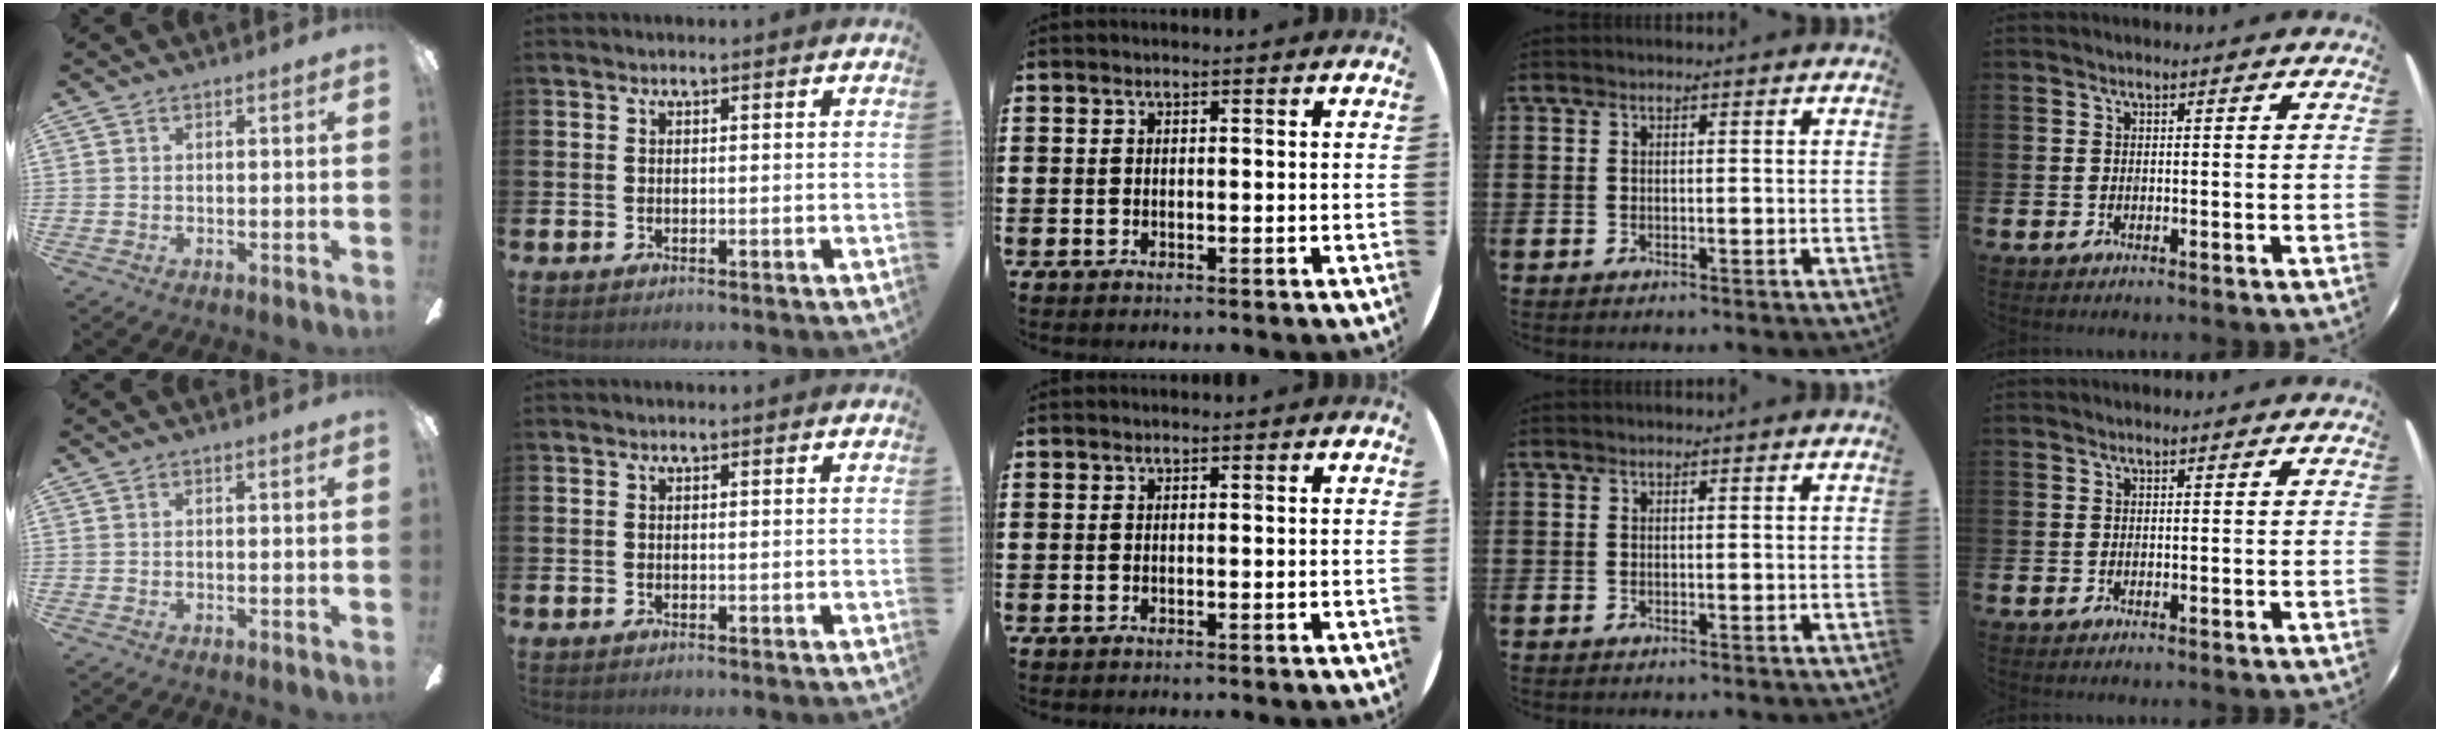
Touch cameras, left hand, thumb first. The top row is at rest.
{}